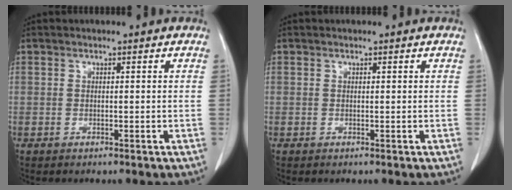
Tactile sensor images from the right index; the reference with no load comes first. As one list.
[{"total": 0.0}]